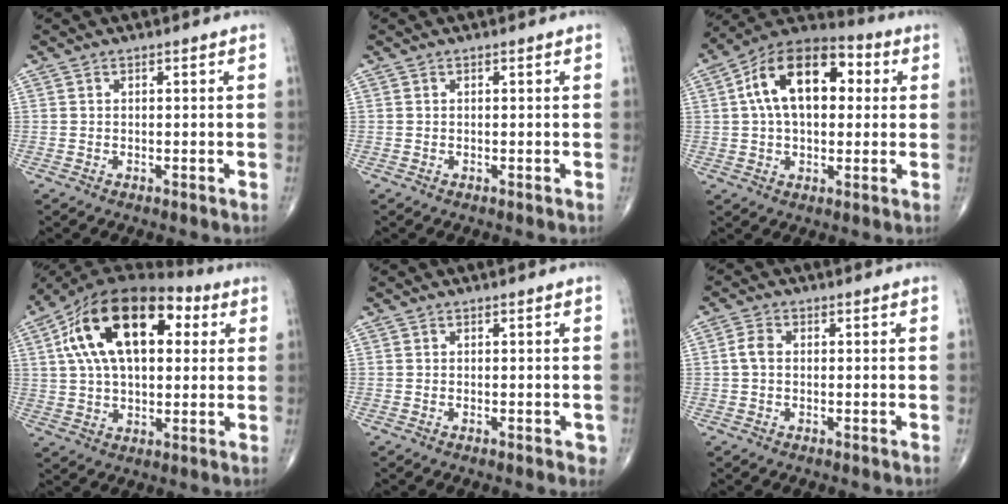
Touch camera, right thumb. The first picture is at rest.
{"total": 0.0}
{"total": 17.7, "force": [3.6, 10.4, 13.9], "torque": [-0.207, 0.026, 0.050]}
{"total": 22.5, "force": [6.5, 12.3, 17.6], "torque": [-0.295, 0.023, 0.100]}
{"total": 1.7, "force": [-0.5, 0.8, 1.4], "torque": [-0.011, 0.000, -0.006]}
{"total": 2.7, "force": [0.0, 1.9, 1.9], "torque": [-0.039, 0.006, -0.005]}